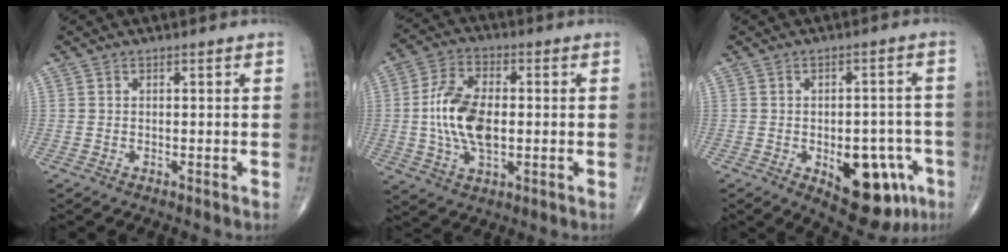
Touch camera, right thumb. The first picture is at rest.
{"total": 12.7, "force": [-0.4, 7.0, 10.6], "torque": [-0.203, 0.006, -0.007]}
{"total": 14.7, "force": [-5.7, 7.6, 11.3], "torque": [-0.111, 0.024, -0.063]}